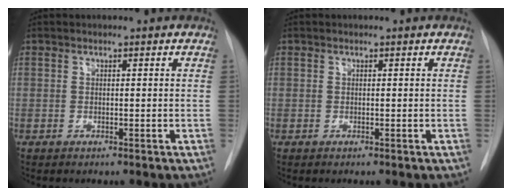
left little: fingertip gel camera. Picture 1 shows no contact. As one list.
[{"total": 0.0}]